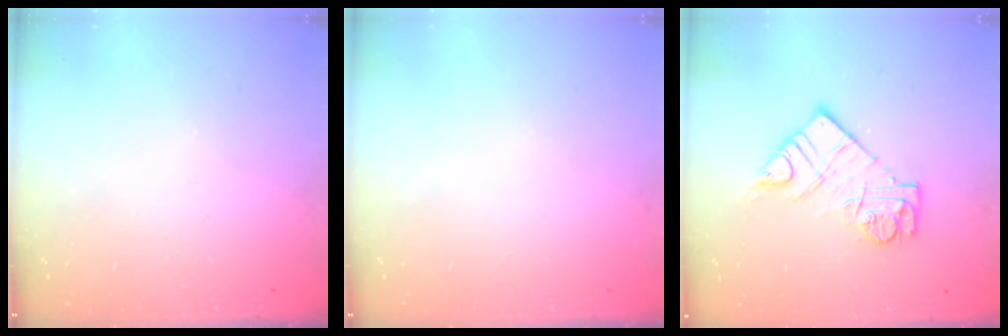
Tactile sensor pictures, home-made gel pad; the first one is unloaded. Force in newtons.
{"total": 0.0}
{"total": 12.0, "press": 11.9, "slide": 1.1}